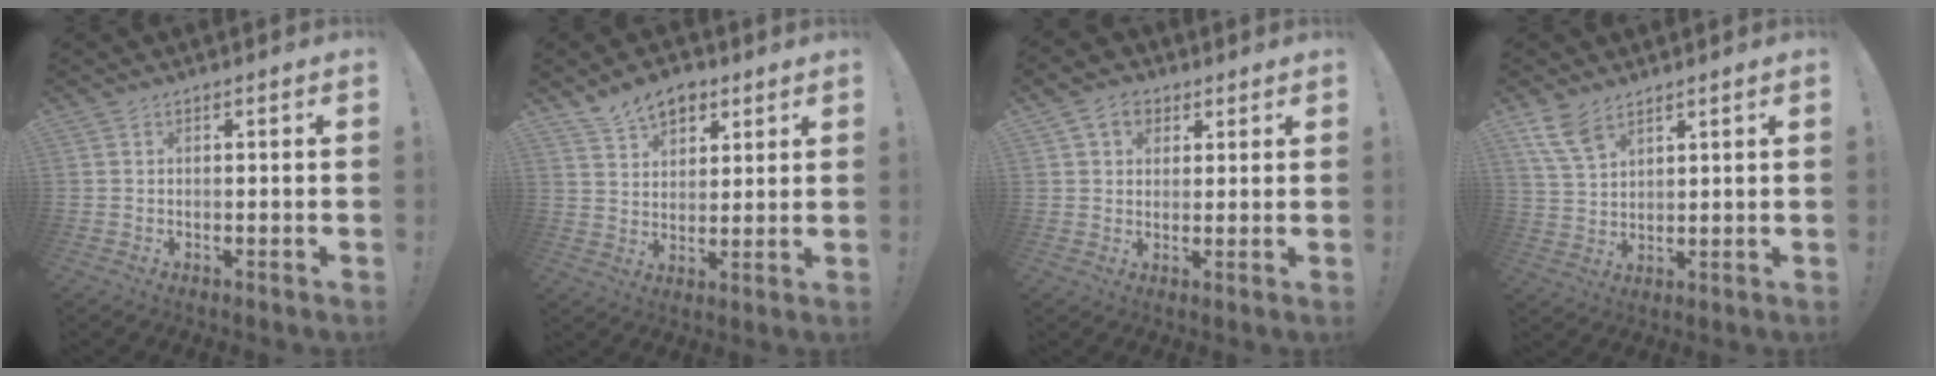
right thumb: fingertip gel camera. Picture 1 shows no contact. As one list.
[{"total": 9.3, "force": [6.2, 5.7, 3.8], "torque": [-0.064, -0.028, 0.120]}, {"total": 7.3, "force": [3.1, 5.8, 3.2], "torque": [-0.053, -0.002, 0.062]}, {"total": 8.1, "force": [5.6, 4.2, 4.0], "torque": [-0.082, -0.022, 0.113]}]